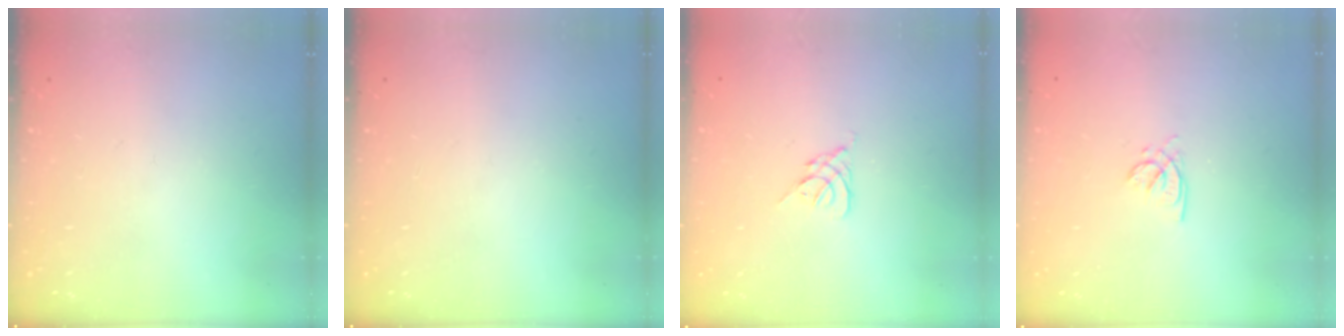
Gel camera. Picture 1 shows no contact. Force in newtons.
{"total": 0.0}
{"total": 2.6, "press": 2.5, "slide": 0.7}
{"total": 2.2, "press": 2.2, "slide": 0.2}